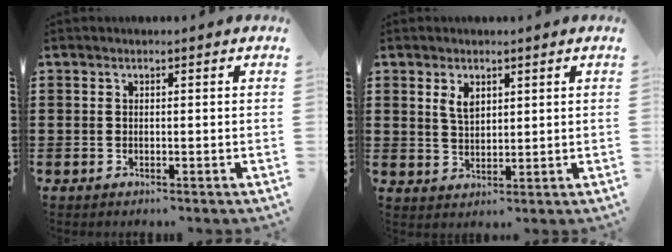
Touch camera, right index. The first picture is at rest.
{"total": 2.9, "force": [1.6, 1.6, 1.9], "torque": [-0.042, 0.005, 0.028]}